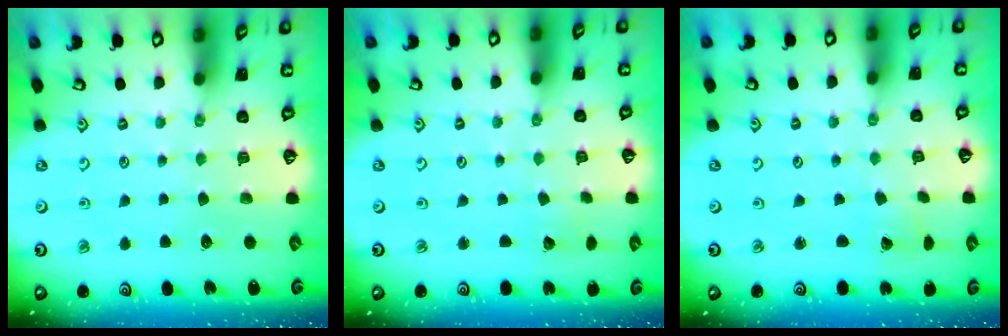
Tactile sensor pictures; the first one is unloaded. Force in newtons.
{"total": 2.7, "press": 2.7, "slide": 0.3}
{"total": 1.3, "press": 1.3, "slide": 0.1}